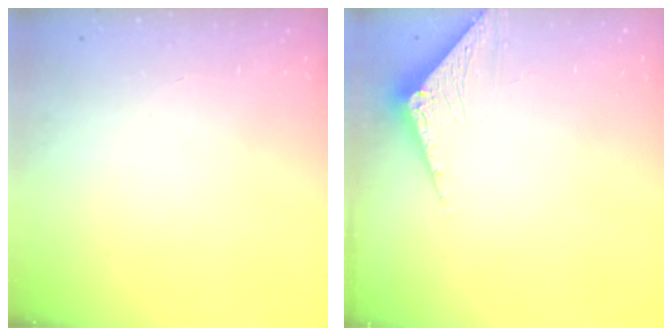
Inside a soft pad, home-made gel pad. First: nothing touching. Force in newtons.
{"total": 3.3, "press": 3.2, "slide": 0.3}